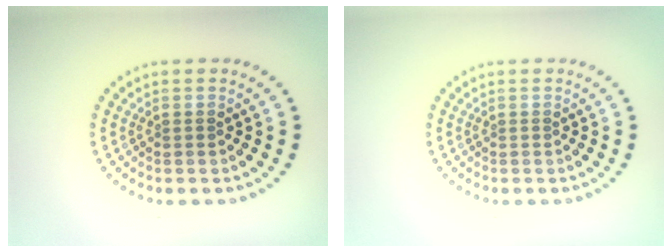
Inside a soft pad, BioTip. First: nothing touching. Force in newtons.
{"total": 0.0}